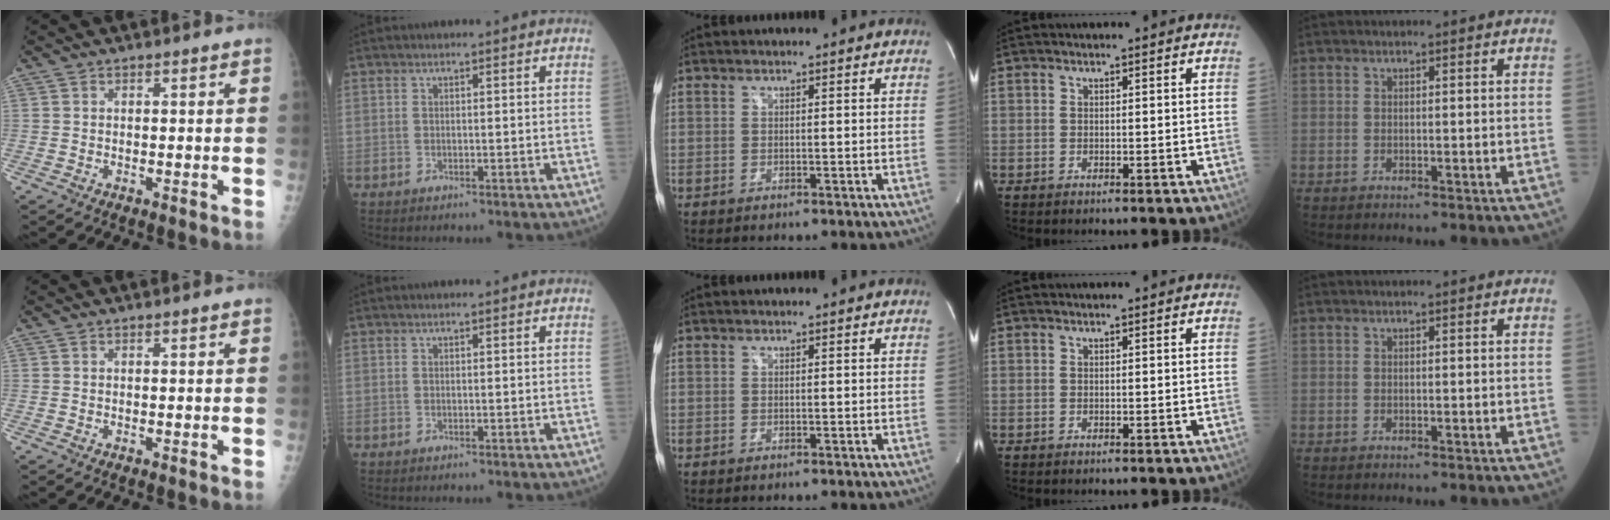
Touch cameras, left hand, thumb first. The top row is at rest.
{}